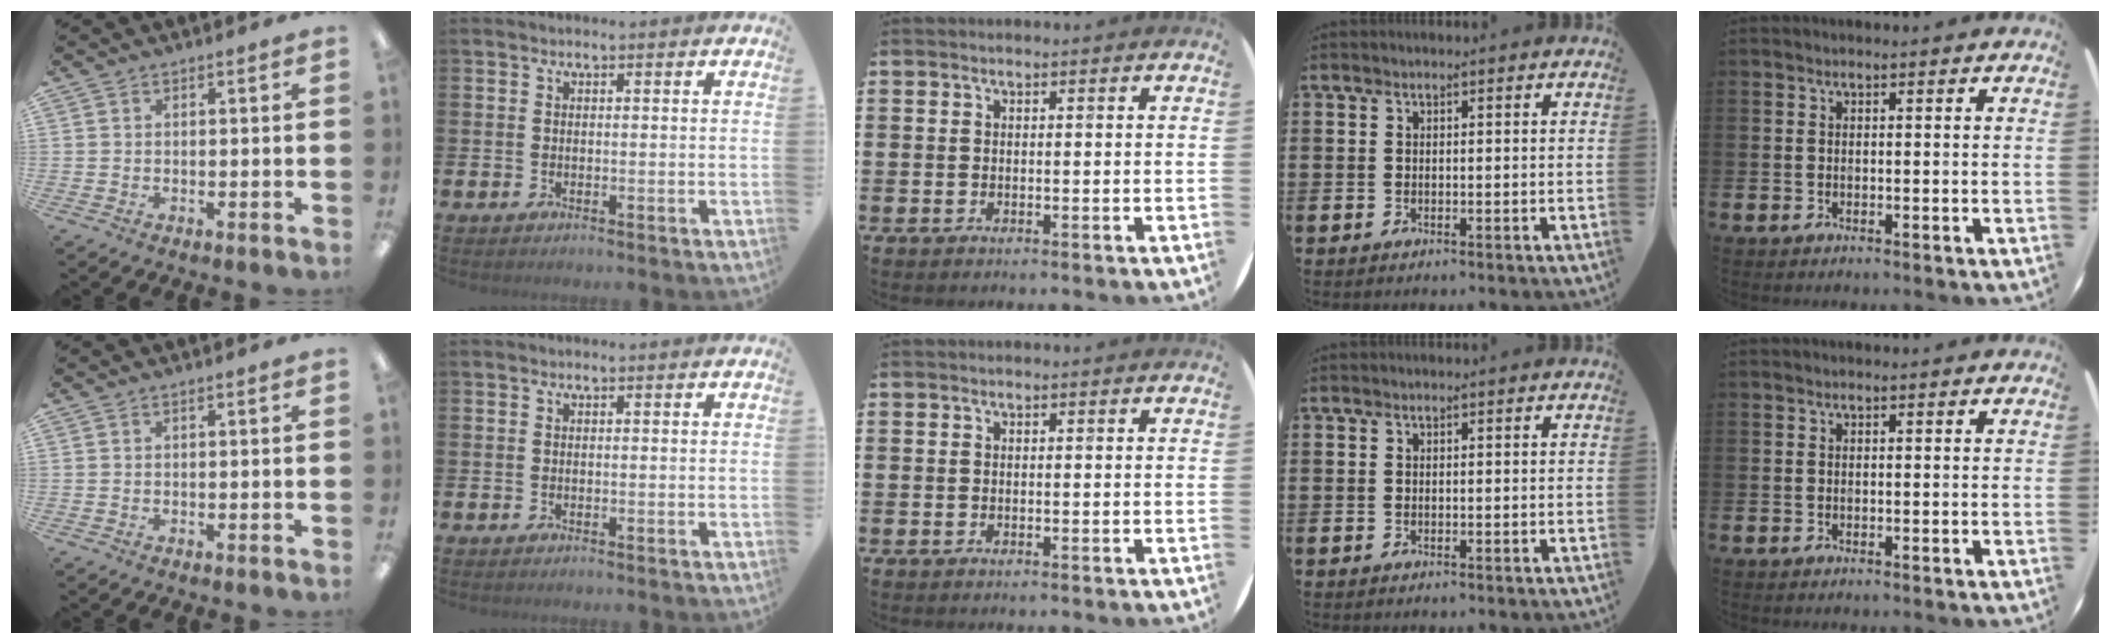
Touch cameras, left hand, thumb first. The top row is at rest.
{}